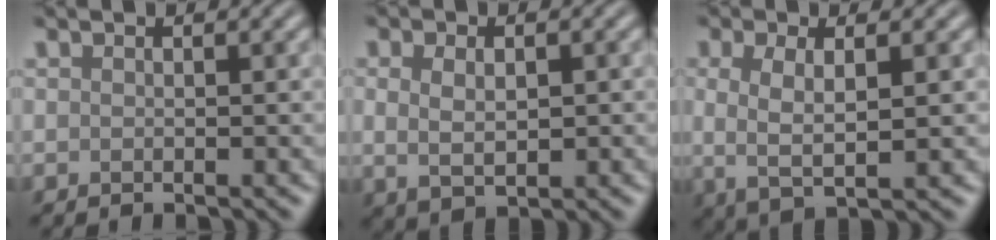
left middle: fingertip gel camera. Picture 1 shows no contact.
{"total": 3.0, "force": [0.3, 1.7, 2.4], "torque": [-0.047, -0.003, 0.009]}
{"total": 3.6, "force": [0.1, 1.1, 3.4], "torque": [-0.070, -0.002, 0.003]}